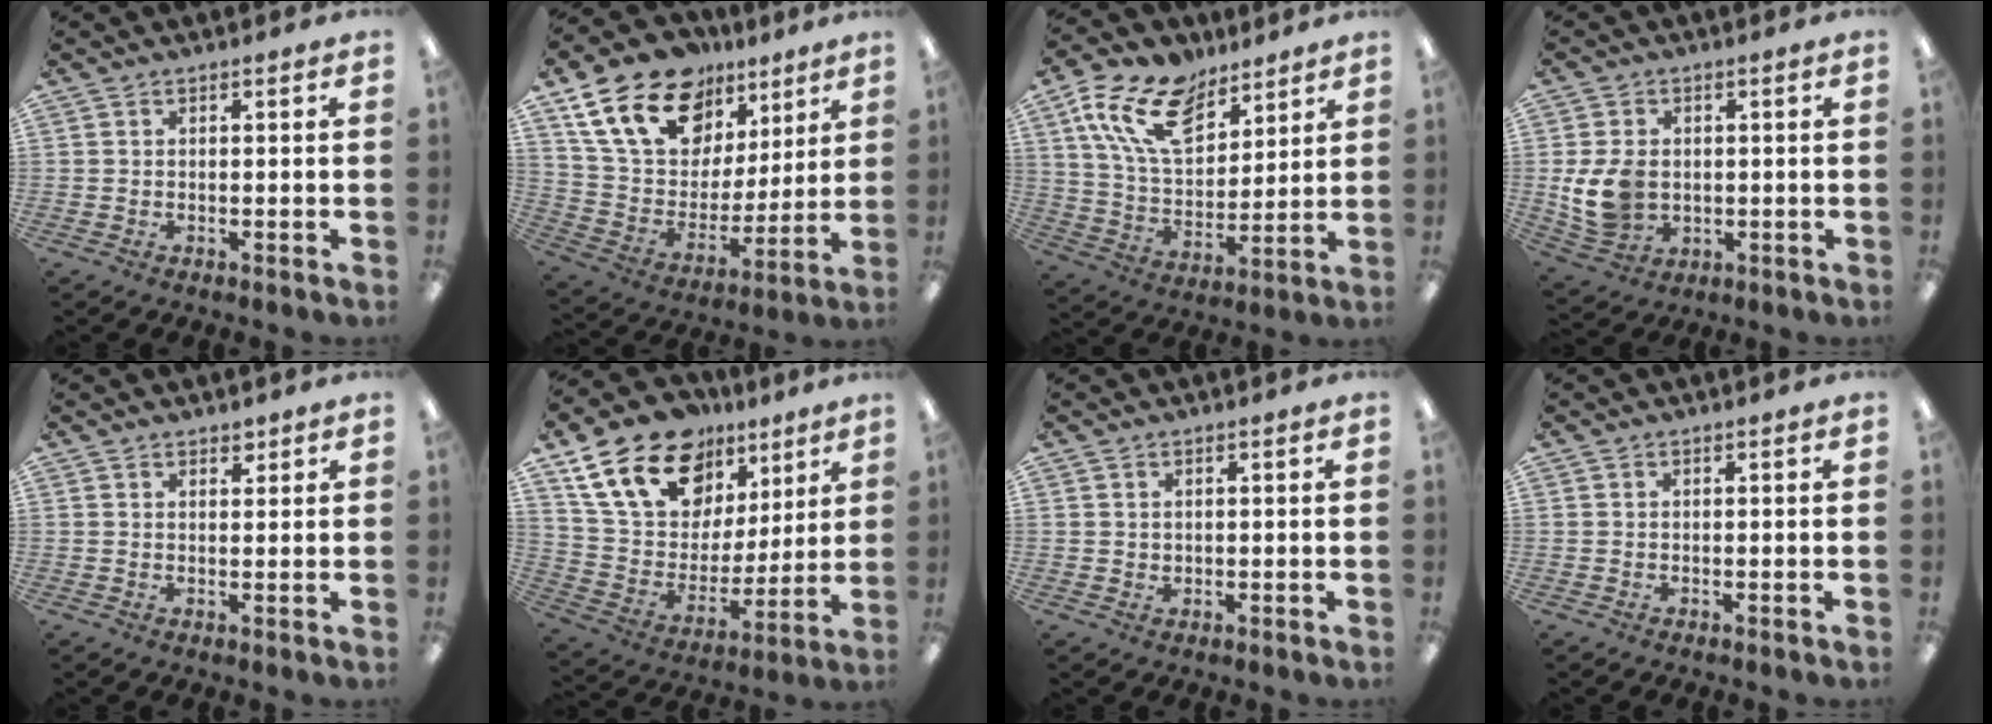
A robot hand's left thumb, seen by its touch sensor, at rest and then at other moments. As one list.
[{"total": 22.2, "force": [13.0, 14.2, 11.0], "torque": [-0.200, -0.052, 0.243]}, {"total": 18.0, "force": [10.2, 10.4, 10.6], "torque": [-0.203, -0.026, 0.193]}, {"total": 9.4, "force": [-0.1, 7.3, 5.9], "torque": [-0.137, 0.008, 0.001]}, {"total": 2.0, "force": [1.6, 1.0, 0.5], "torque": [0.005, -0.007, 0.026]}, {"total": 21.9, "force": [13.4, 13.8, 10.4], "torque": [-0.187, -0.061, 0.251]}, {"total": 1.1, "force": [0.7, 0.9, 0.1], "torque": [-0.002, 0.003, 0.012]}, {"total": 0.0}]